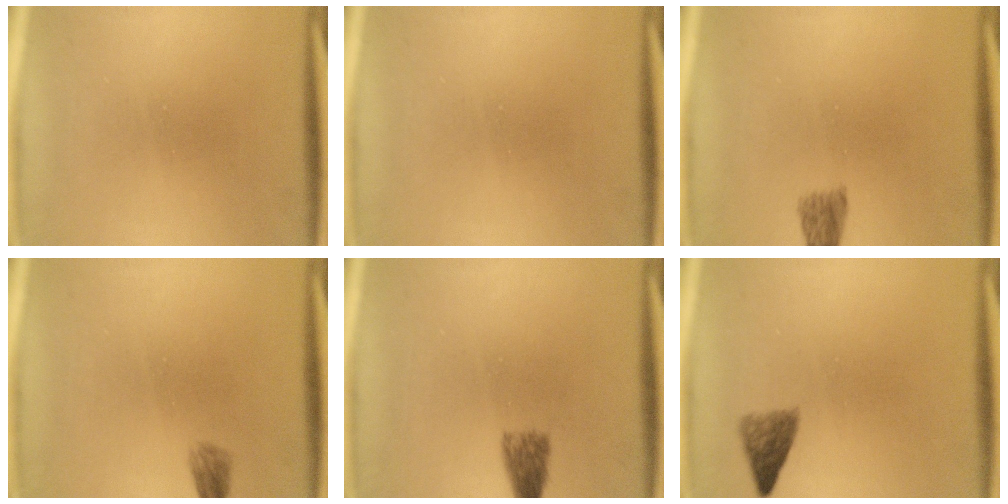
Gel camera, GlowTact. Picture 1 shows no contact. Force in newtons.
{"total": 0.0}
{"total": 3.3}
{"total": 1.7}
{"total": 2.7}
{"total": 2.9}